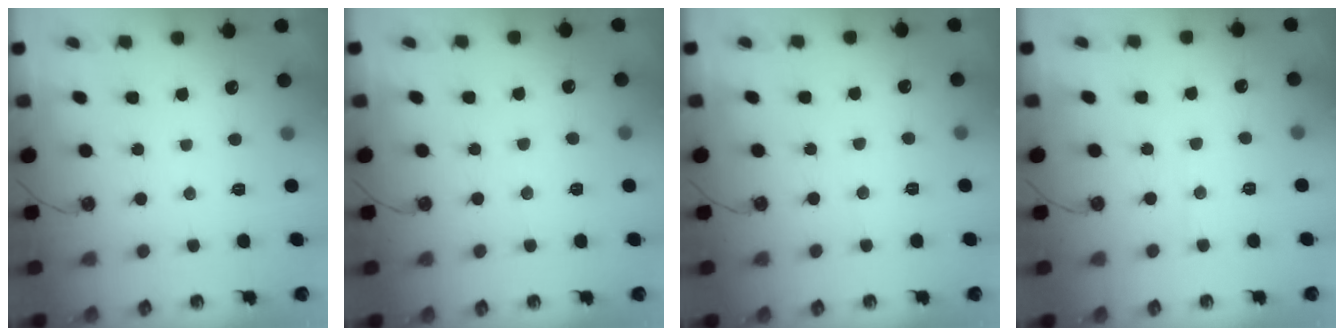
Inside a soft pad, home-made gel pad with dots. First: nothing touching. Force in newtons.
{"total": 6.1, "press": 6.1, "slide": 0.9}
{"total": 5.5, "press": 5.5, "slide": 0.8}
{"total": 4.7, "press": 4.6, "slide": 0.7}